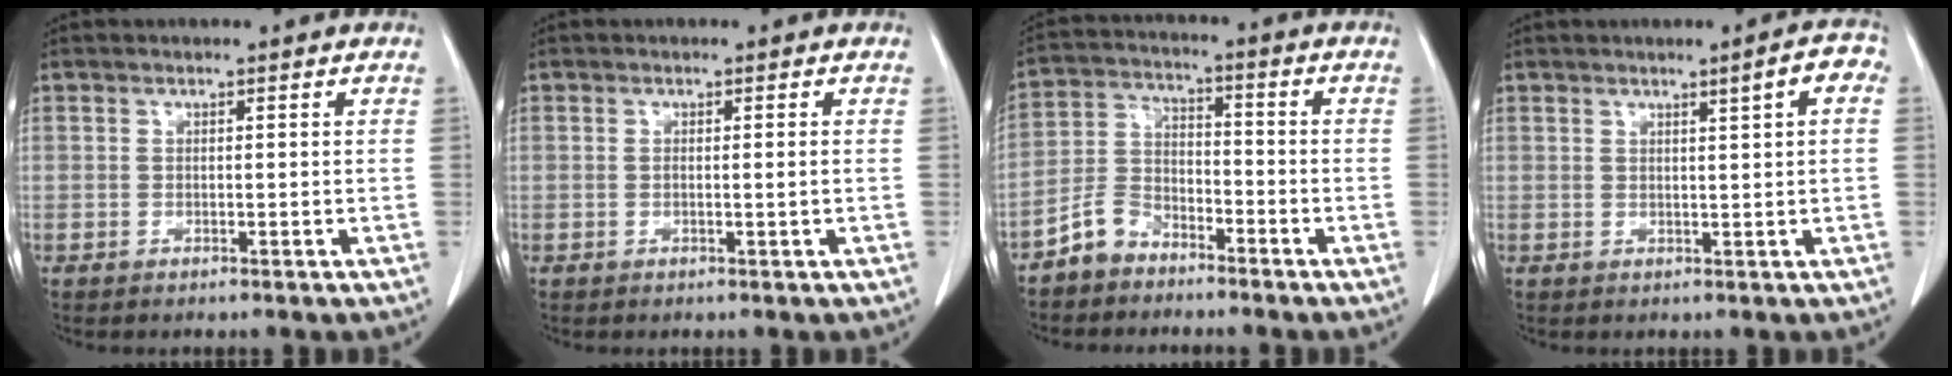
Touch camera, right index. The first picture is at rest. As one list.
[{"total": 0.9, "force": [-0.1, -0.1, 0.9], "torque": [-0.016, -0.002, -0.001]}, {"total": 6.2, "force": [-4.9, 3.6, 1.6], "torque": [-0.038, 0.007, -0.099]}, {"total": 3.5, "force": [1.3, 0.2, 3.2], "torque": [-0.038, 0.005, 0.015]}]